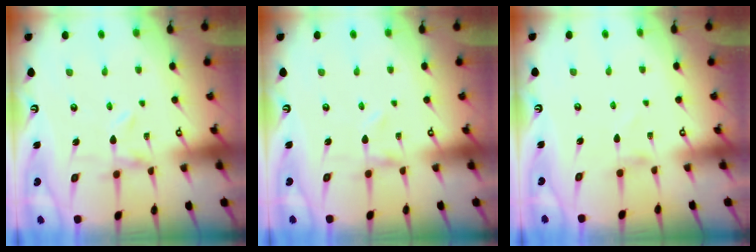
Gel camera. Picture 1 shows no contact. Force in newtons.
{"total": 0.0}
{"total": 0.5, "press": 0.5, "slide": 0.2}